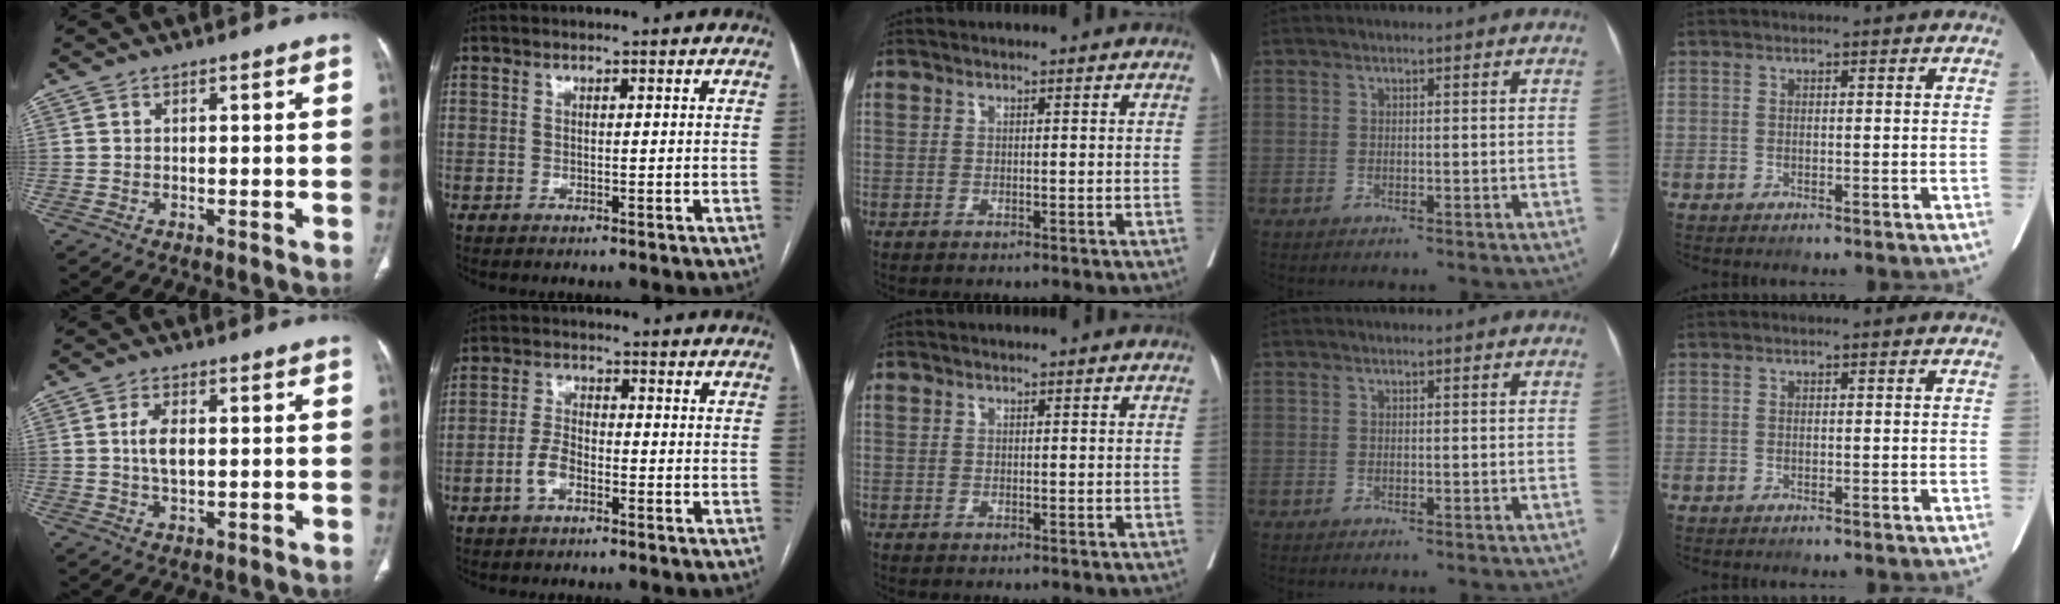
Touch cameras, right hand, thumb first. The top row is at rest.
{"thumb": {"total": 4.4, "force": [0.3, 2.2, 3.8], "torque": [-0.075, -0.001, 0.007]}, "index": {"total": 3.9, "force": [-1.9, 1.9, 2.9], "torque": [-0.063, 0.008, -0.038]}}